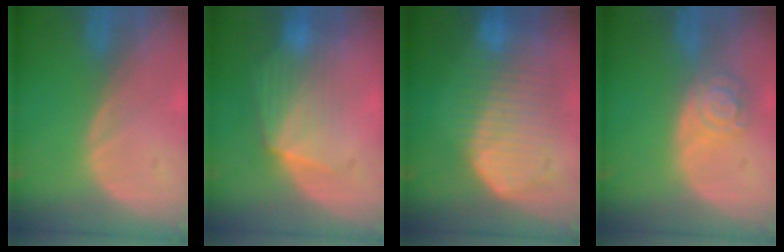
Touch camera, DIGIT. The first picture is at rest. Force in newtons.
{"total": 7.1, "press": 6.8, "slide": 2.3}
{"total": 10.5, "press": 9.1, "slide": 5.2}
{"total": 5.2, "press": 4.6, "slide": 2.4}